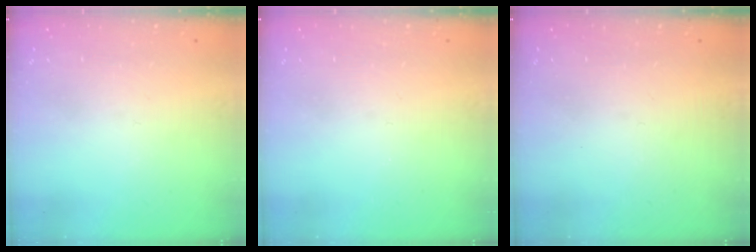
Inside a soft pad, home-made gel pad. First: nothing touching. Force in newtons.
{"total": 0.0}
{"total": 0.0}